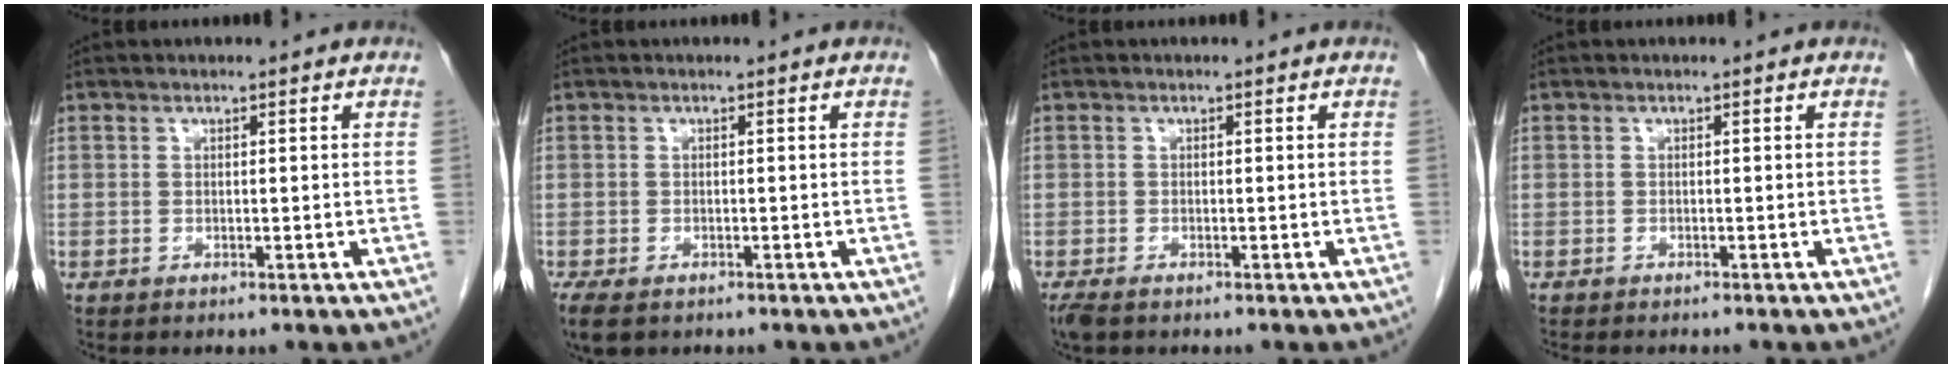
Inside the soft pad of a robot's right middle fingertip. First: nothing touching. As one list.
[{"total": 5.3, "force": [-3.5, 2.9, 2.8], "torque": [-0.058, -0.012, -0.053]}, {"total": 2.5, "force": [-1.9, 0.9, 1.4], "torque": [-0.032, -0.008, -0.030]}, {"total": 4.3, "force": [-3.7, 1.0, 1.9], "torque": [-0.020, -0.007, -0.046]}]